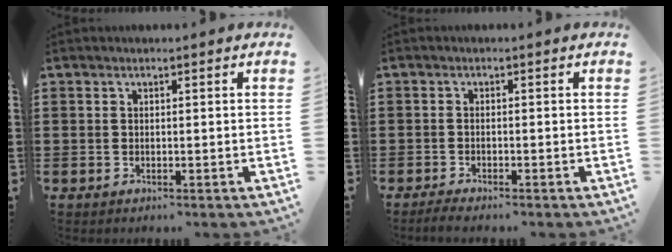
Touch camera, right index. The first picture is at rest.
{"total": 1.4, "force": [-1.4, 0.0, 0.4], "torque": [-0.008, -0.002, -0.025]}